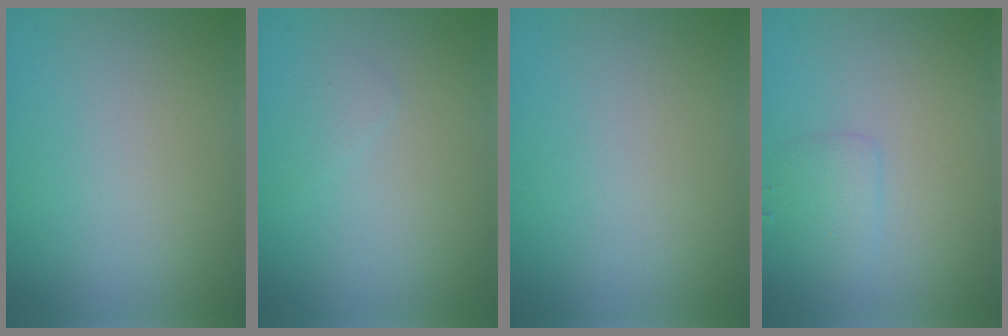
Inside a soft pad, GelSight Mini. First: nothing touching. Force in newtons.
{"total": 0.7, "press": 0.7, "slide": 0.1}
{"total": 0.0}
{"total": 1.5, "press": 1.5, "slide": 0.2}